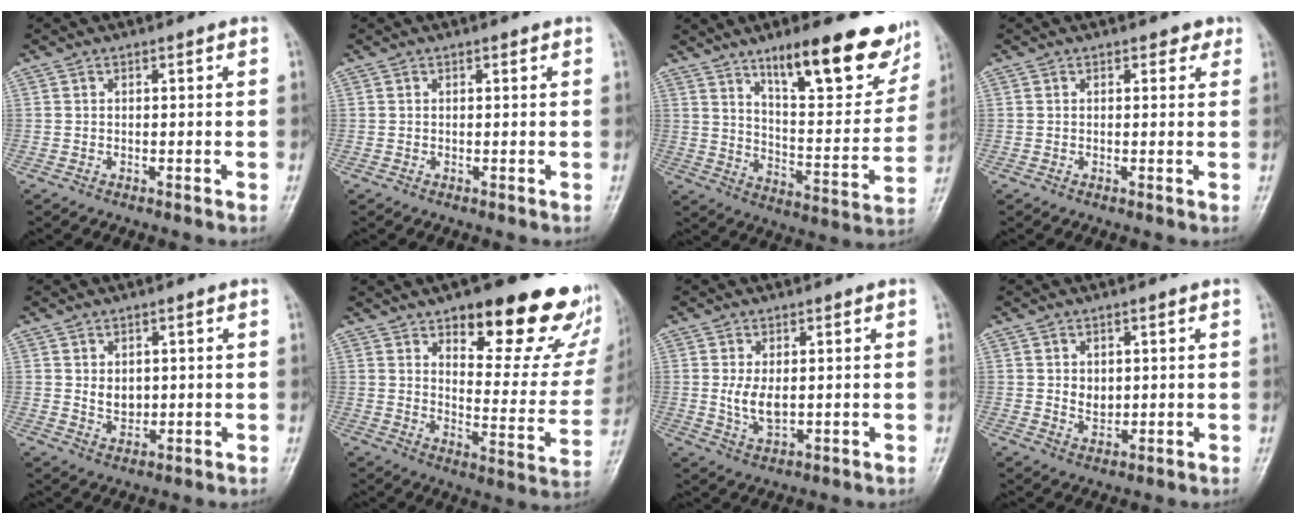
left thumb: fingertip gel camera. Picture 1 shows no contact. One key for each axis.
{"total": 0.5, "fx": 0.4, "fy": 0.3, "fz": 0.3, "tx": -0.003, "ty": -0.002, "tz": 0.002}
{"total": 20.1, "fx": 13.2, "fy": 6.1, "fz": 14.0, "tx": -0.149, "ty": -0.072, "tz": 0.201}
{"total": 1.7, "fx": 1.1, "fy": 1.1, "fz": 0.7, "tx": 0.008, "ty": -0.003, "tz": 0.008}
{"total": 3.5, "fx": 0.8, "fy": 2.6, "fz": 2.1, "tx": -0.021, "ty": -0.010, "tz": 0.020}
{"total": 24.8, "fx": 15.4, "fy": 9.3, "fz": 17.1, "tx": -0.171, "ty": -0.083, "tz": 0.206}
{"total": 4.5, "fx": 0.5, "fy": 2.5, "fz": 3.7, "tx": -0.069, "ty": -0.013, "tz": 0.016}
{"total": 3.1, "fx": 0.7, "fy": 2.4, "fz": 1.9, "tx": -0.019, "ty": -0.009, "tz": 0.018}